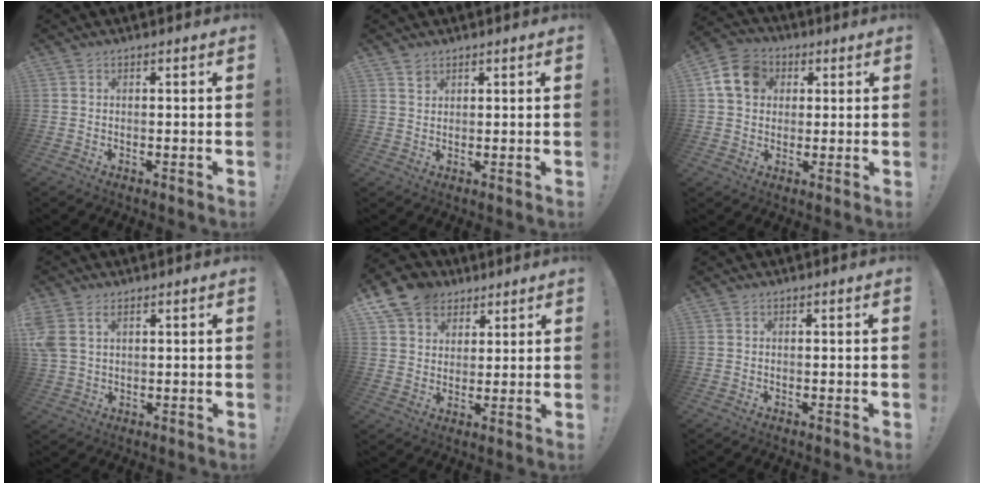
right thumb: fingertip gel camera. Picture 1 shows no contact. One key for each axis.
{"total": 1.8, "fx": 1.5, "fy": 1.0, "fz": 0.5, "tx": 0.003, "ty": -0.012, "tz": 0.025}
{"total": 11.5, "fx": 3.1, "fy": 9.4, "fz": 5.9, "tx": -0.099, "ty": 0.012, "tz": 0.069}
{"total": 5.3, "fx": 2.4, "fy": 3.5, "fz": 3.1, "tx": -0.061, "ty": -0.007, "tz": 0.050}
{"total": 10.7, "fx": 6.0, "fy": 8.3, "fz": 2.9, "tx": -0.049, "ty": -0.033, "tz": 0.121}
{"total": 0.0}